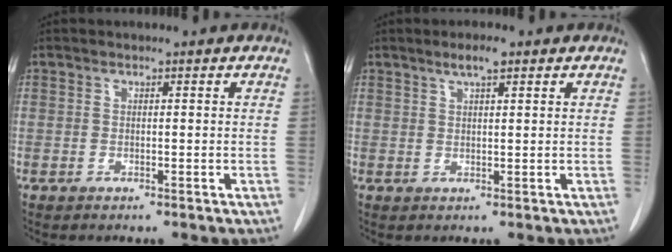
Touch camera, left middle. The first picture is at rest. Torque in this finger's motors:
{"motor_torque": [0.52, -0.34, 0.01, 0.01]}